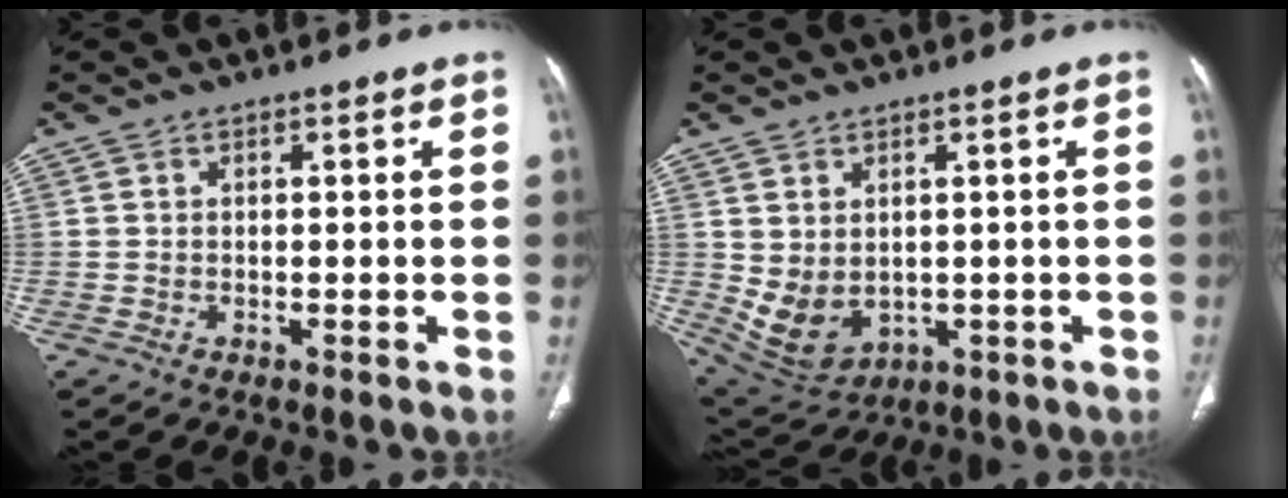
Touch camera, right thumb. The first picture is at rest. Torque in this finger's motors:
{"motor_torque": [-0.46, 0.70, 0.47, 0.63, 0.07]}